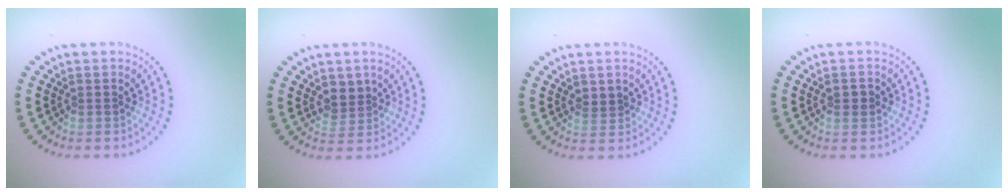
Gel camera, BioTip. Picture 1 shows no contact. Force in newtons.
{"total": 2.0, "press": 1.6, "slide": 1.1}
{"total": 1.2, "press": 1.1, "slide": 0.4}
{"total": 1.2, "press": 1.2, "slide": 0.1}